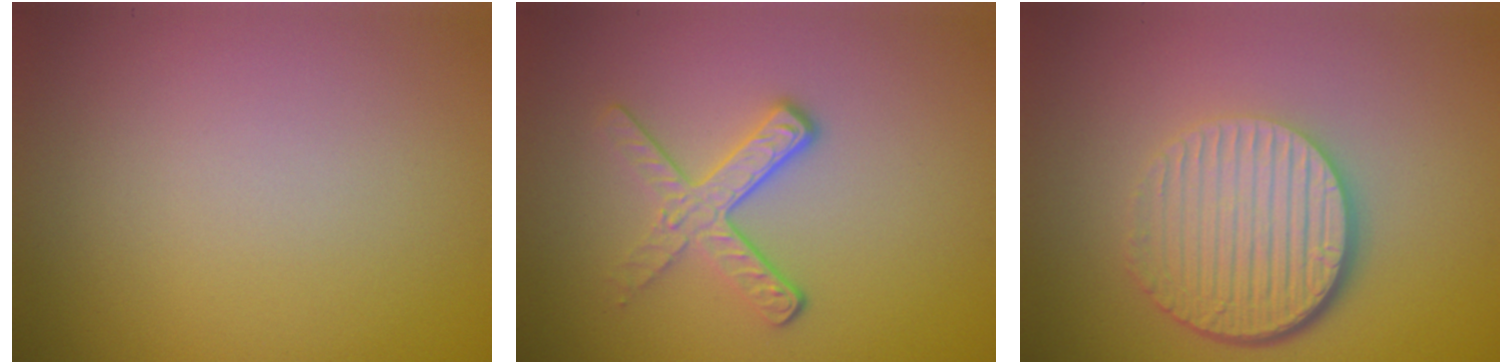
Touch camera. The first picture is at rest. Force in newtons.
{"total": 3.2, "press": 2.4, "slide": 2.1}
{"total": 6.6, "press": 4.4, "slide": 4.9}